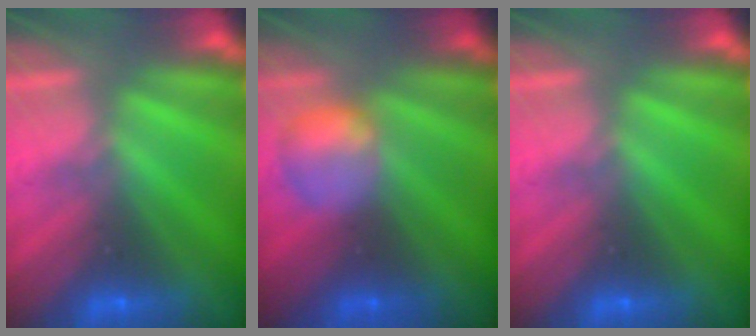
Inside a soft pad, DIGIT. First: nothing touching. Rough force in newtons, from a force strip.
{"total": 2.4}
{"total": 0.0}